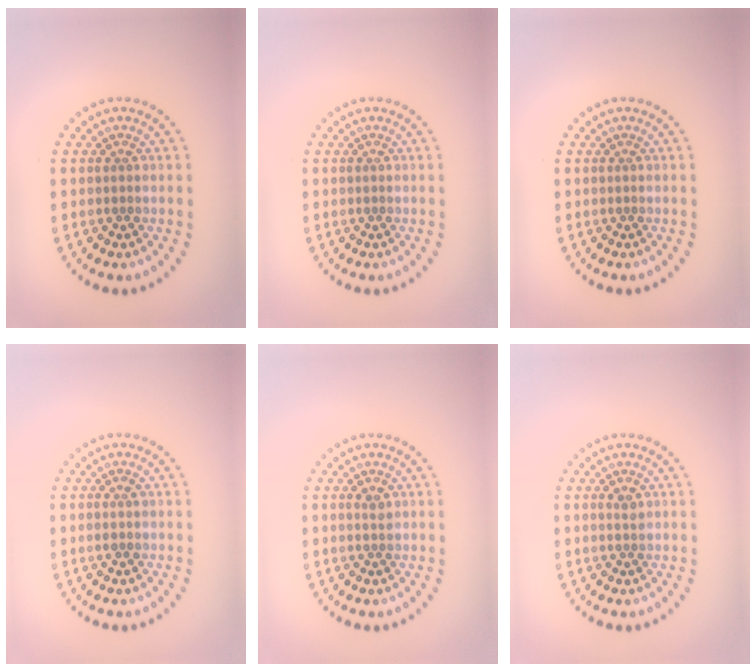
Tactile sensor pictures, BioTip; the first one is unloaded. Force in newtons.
{"total": 0.0}
{"total": 0.0}
{"total": 0.8, "press": 0.7, "slide": 0.3}
{"total": 0.8, "press": 0.8, "slide": 0.1}
{"total": 0.8, "press": 0.8, "slide": 0.1}